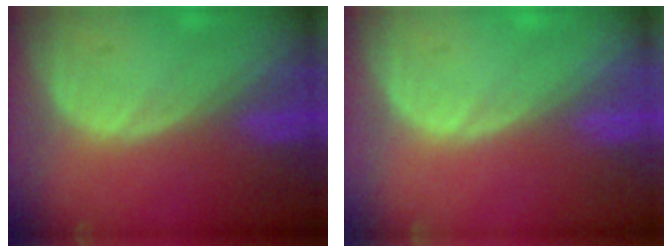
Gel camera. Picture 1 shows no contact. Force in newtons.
{"total": 0.0}